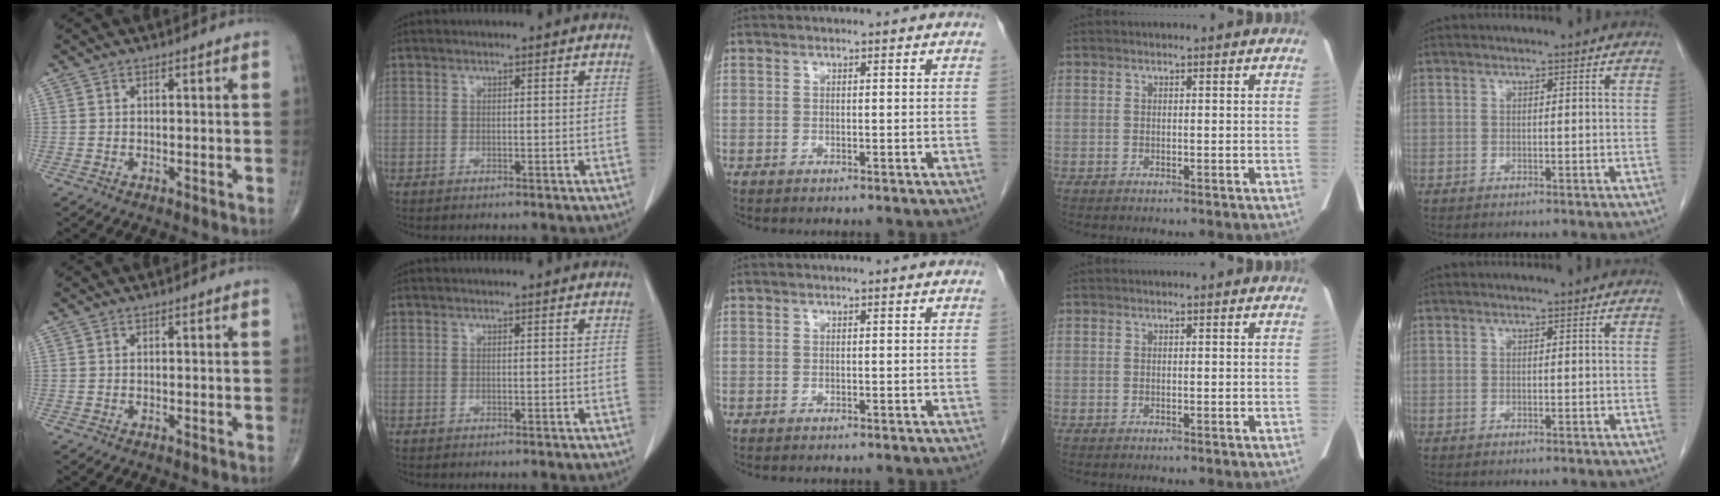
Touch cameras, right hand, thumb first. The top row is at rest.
{}